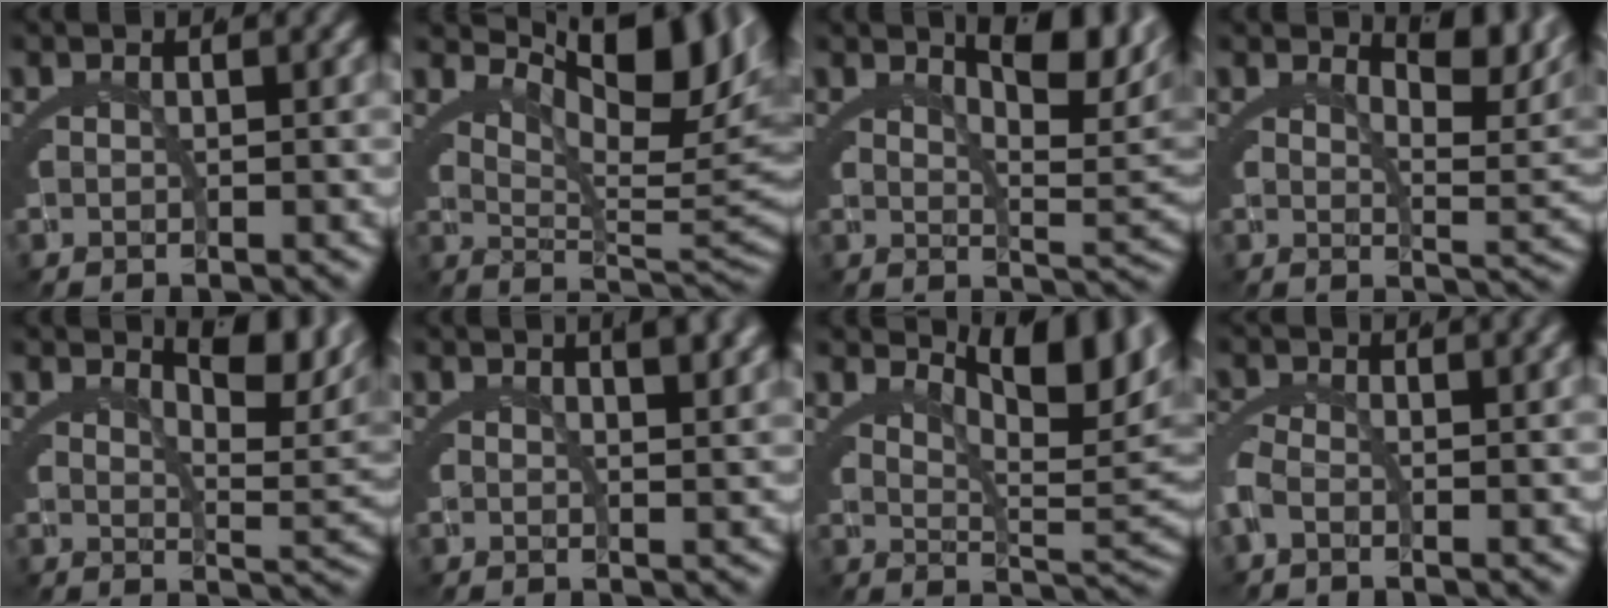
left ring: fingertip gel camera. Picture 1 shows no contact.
{"total": 8.8, "force": [4.4, 2.4, 7.3], "torque": [-0.084, 0.003, 0.071]}
{"total": 6.6, "force": [4.2, 0.6, 5.1], "torque": [-0.047, 0.011, 0.062]}
{"total": 5.6, "force": [4.1, 0.6, 3.8], "torque": [-0.032, 0.006, 0.057]}
{"total": 6.0, "force": [4.0, 0.5, 4.4], "torque": [-0.037, 0.010, 0.057]}
{"total": 2.0, "force": [1.2, -0.1, 1.6], "torque": [-0.016, 0.003, 0.019]}
{"total": 7.6, "force": [4.0, 1.7, 6.3], "torque": [-0.063, 0.004, 0.060]}
{"total": 1.8, "force": [-0.4, 0.4, 1.7], "torque": [-0.045, -0.005, -0.004]}